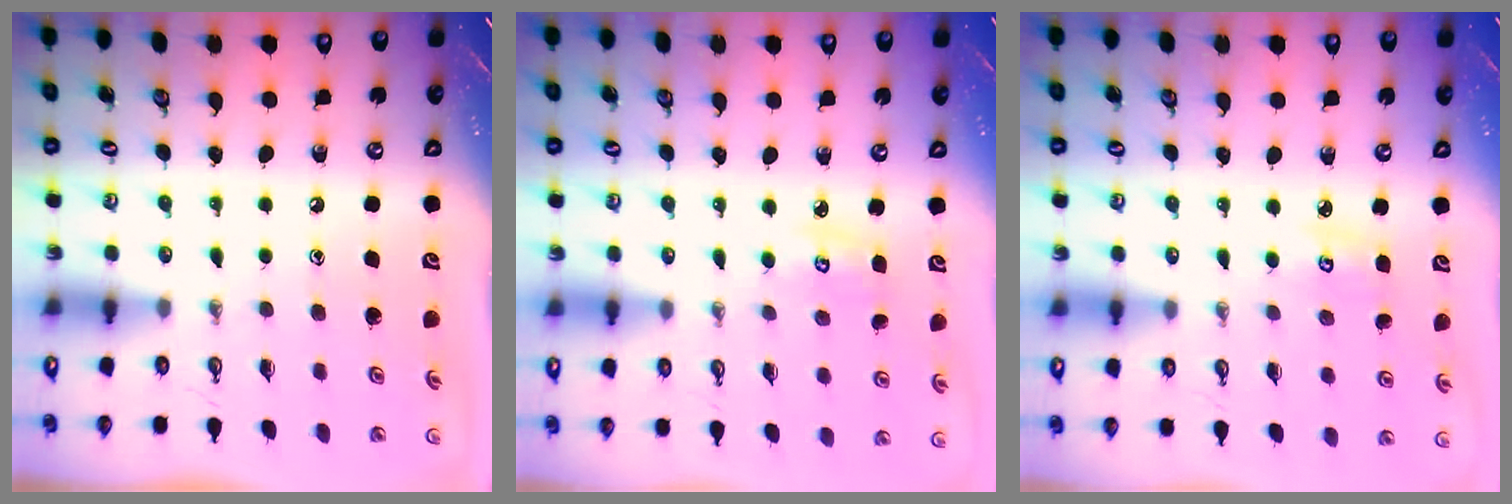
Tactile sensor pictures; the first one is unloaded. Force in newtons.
{"total": 3.8, "press": 3.8, "slide": 0.3}
{"total": 3.9, "press": 3.9, "slide": 0.3}